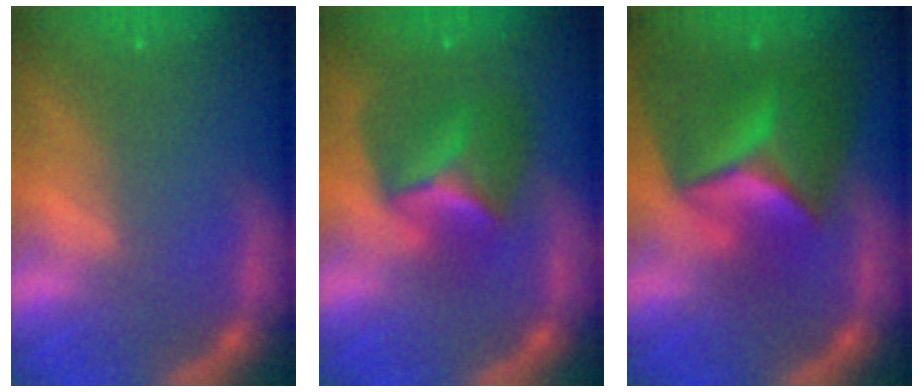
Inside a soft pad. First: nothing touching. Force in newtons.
{"total": 5.9}
{"total": 10.0}